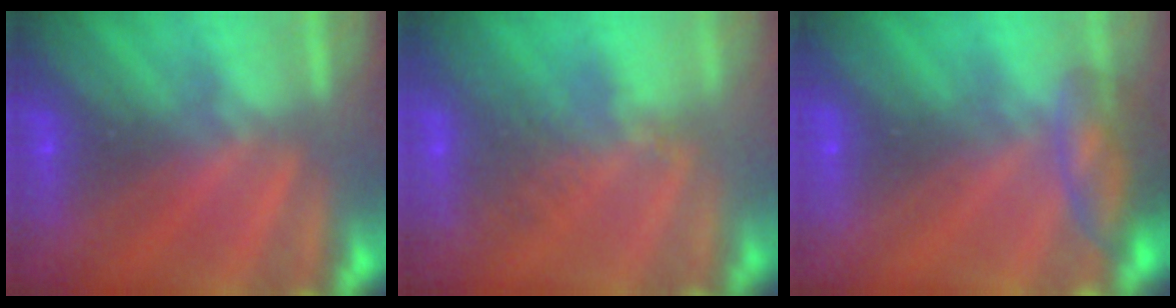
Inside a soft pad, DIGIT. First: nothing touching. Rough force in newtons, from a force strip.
{"total": 2.4}
{"total": 2.8}